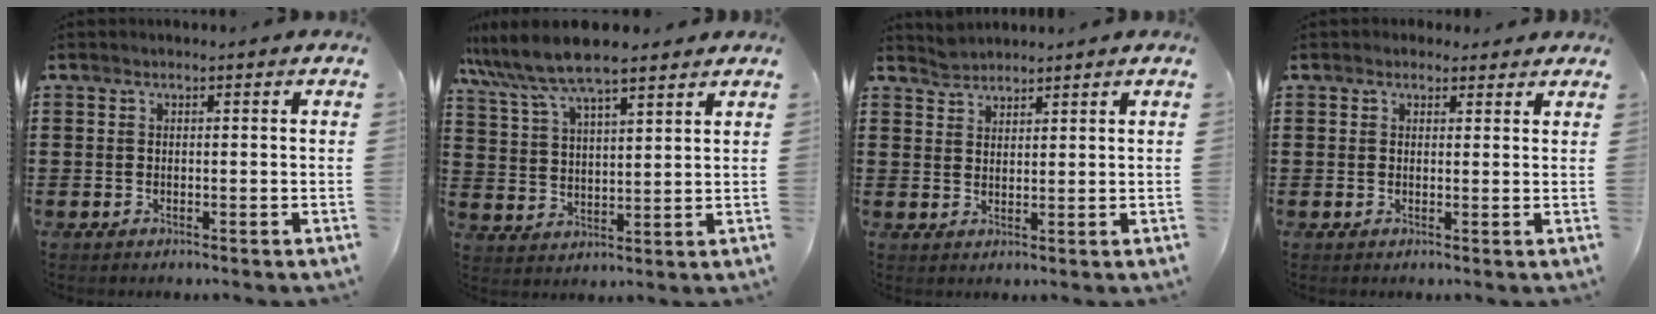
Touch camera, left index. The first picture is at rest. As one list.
[{"total": 7.8, "force": [6.7, 1.3, 3.9], "torque": [-0.099, -0.018, 0.119]}, {"total": 1.9, "force": [1.9, 0.1, -0.4], "torque": [0.001, 0.003, 0.039]}, {"total": 1.6, "force": [1.3, 0.9, 0.3], "torque": [-0.002, 0.003, 0.023]}]